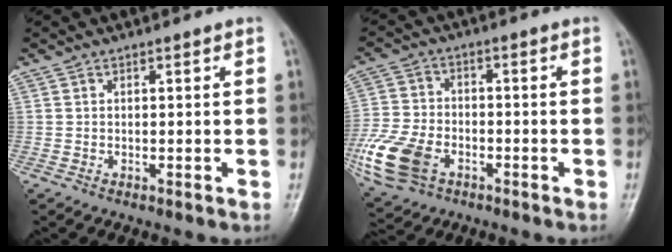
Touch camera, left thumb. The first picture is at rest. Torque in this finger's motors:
{"motor_torque": [-0.10, 1.05, 1.24, 0.46, 0.17]}